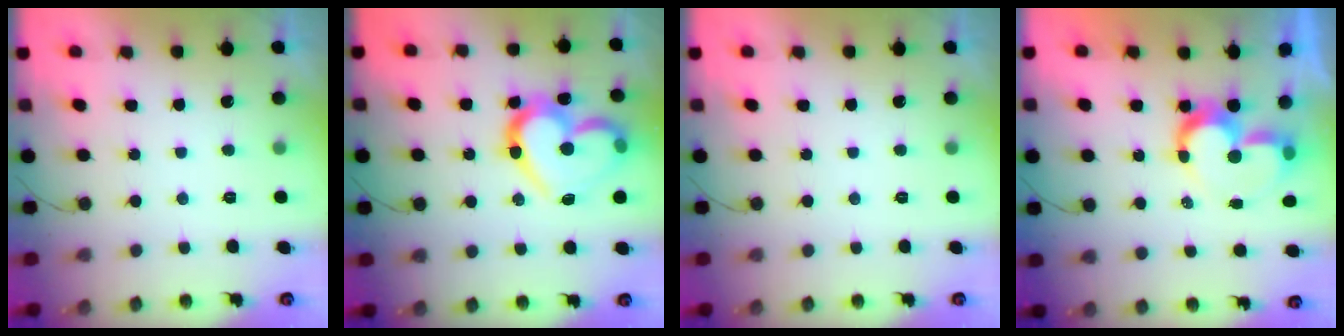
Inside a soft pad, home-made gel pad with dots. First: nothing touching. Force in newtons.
{"total": 19.4, "press": 19.4, "slide": 1.4}
{"total": 0.0}
{"total": 9.6, "press": 9.6, "slide": 0.7}